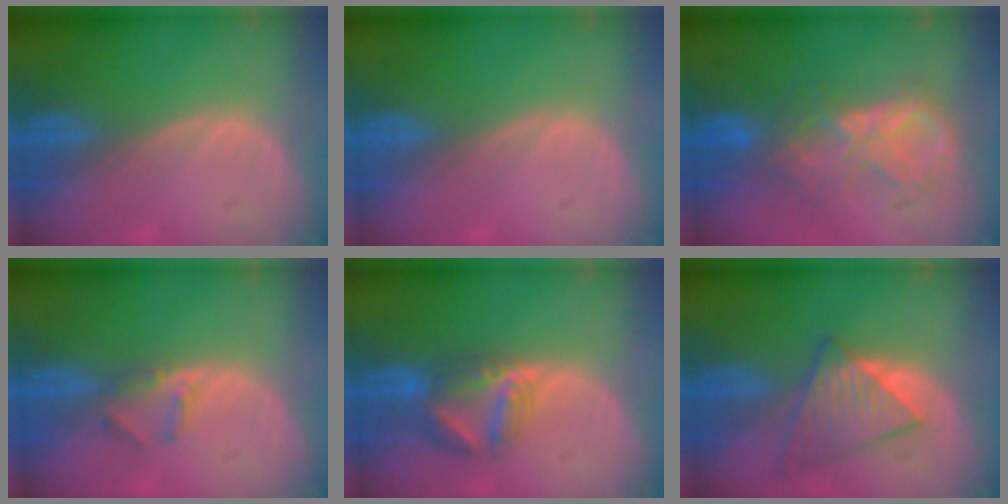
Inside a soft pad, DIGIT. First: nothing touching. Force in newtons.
{"total": 0.0}
{"total": 8.8, "press": 7.7, "slide": 4.4}
{"total": 2.5, "press": 2.3, "slide": 1.0}
{"total": 6.4, "press": 6.3, "slide": 0.9}
{"total": 6.9, "press": 6.9, "slide": 1.0}